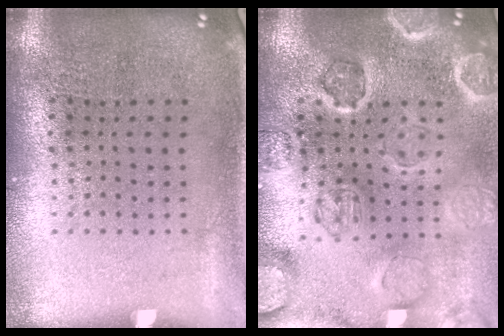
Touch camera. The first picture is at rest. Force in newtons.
{"total": 2.6, "press": 2.6, "slide": 0.3}